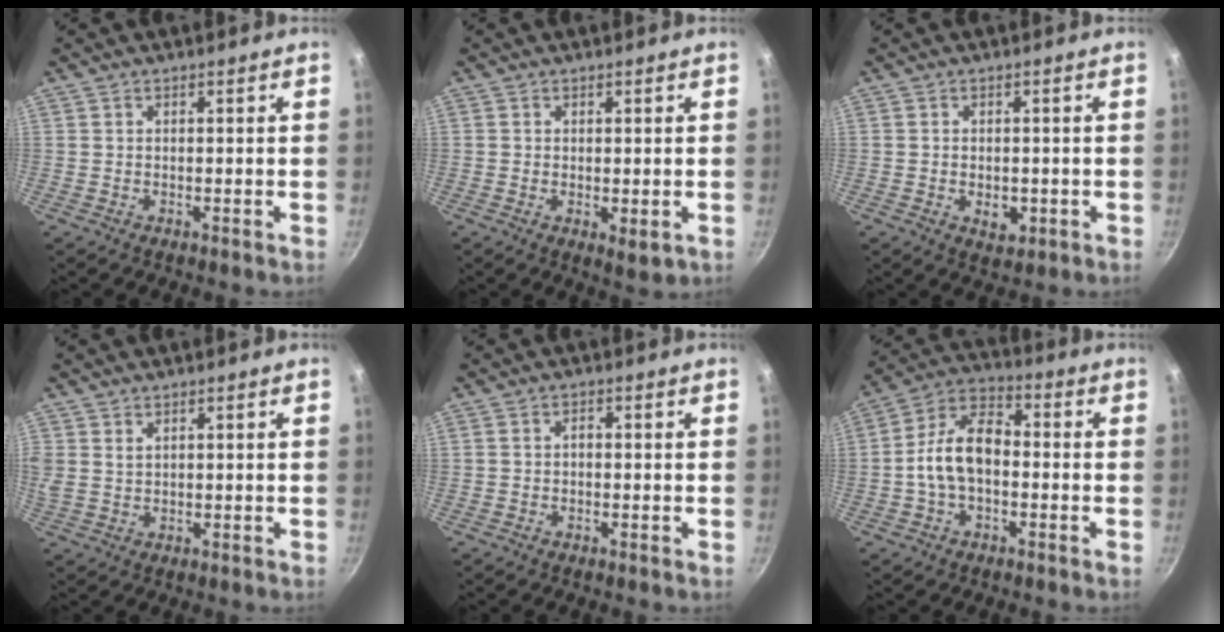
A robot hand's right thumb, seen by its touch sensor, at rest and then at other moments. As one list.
[{"total": 2.9, "force": [-0.2, 1.4, 2.5], "torque": [-0.038, -0.012, -0.002]}, {"total": 3.7, "force": [-0.8, 2.4, 2.6], "torque": [-0.032, 0.000, -0.007]}, {"total": 4.2, "force": [1.8, 2.9, 2.4], "torque": [-0.046, 0.003, 0.040]}, {"total": 1.3, "force": [-0.3, 0.9, 0.9], "torque": [-0.014, 0.011, -0.006]}, {"total": 11.3, "force": [-1.5, 6.9, 8.8], "torque": [-0.140, 0.042, -0.044]}]